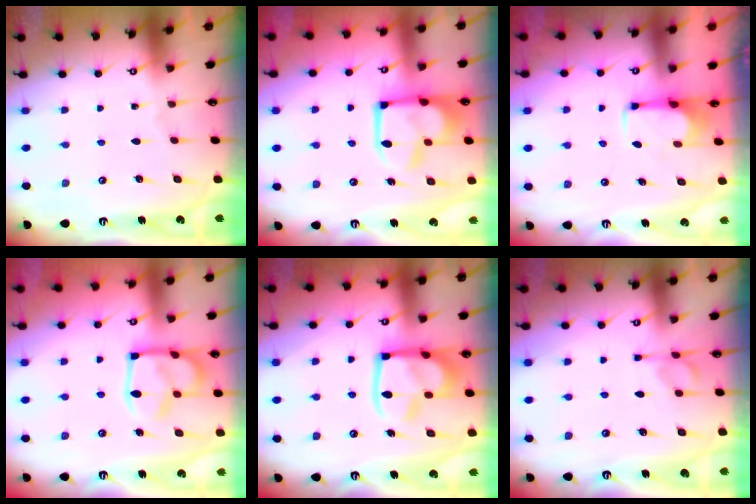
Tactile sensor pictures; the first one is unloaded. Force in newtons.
{"total": 7.3, "press": 7.2, "slide": 1.1}
{"total": 2.8, "press": 2.6, "slide": 0.8}
{"total": 9.0, "press": 8.9, "slide": 1.2}
{"total": 15.9, "press": 15.8, "slide": 1.7}
{"total": 6.1, "press": 6.1, "slide": 0.5}